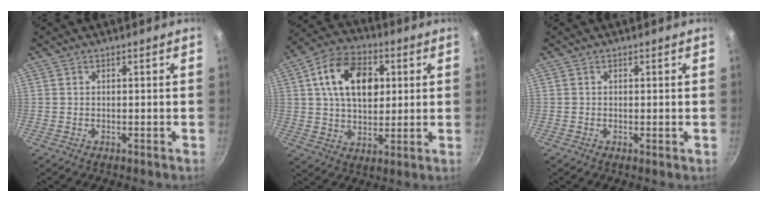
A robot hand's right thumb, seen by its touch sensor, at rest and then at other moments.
{"total": 15.7, "force": [3.9, 10.3, 11.2], "torque": [-0.160, 0.006, 0.056]}
{"total": 0.0}